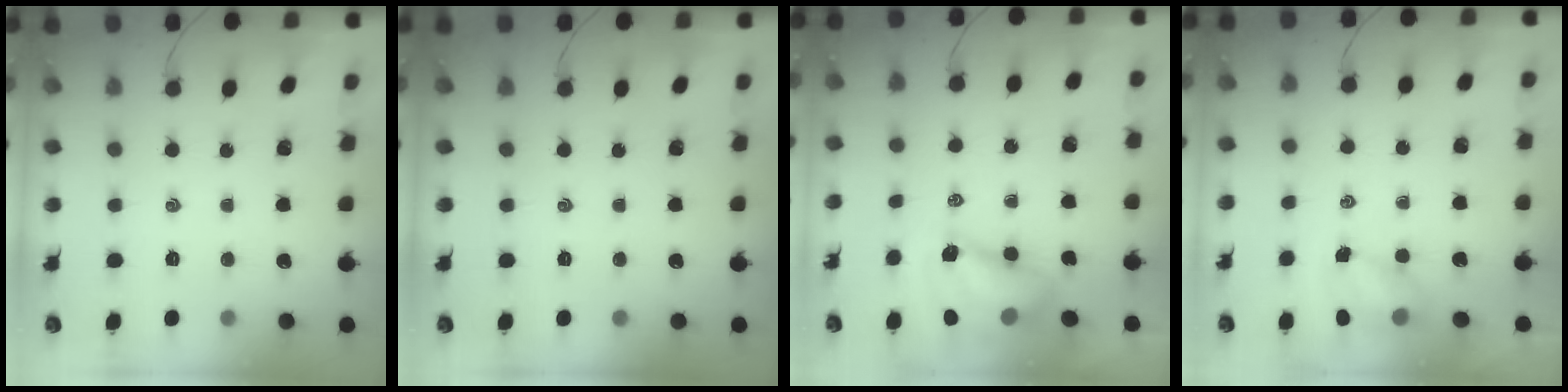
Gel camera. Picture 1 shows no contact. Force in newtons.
{"total": 0.0}
{"total": 9.6, "press": 9.2, "slide": 2.7}
{"total": 5.0, "press": 5.0, "slide": 0.6}